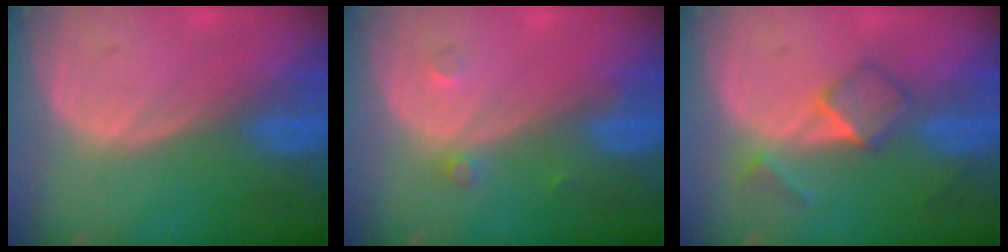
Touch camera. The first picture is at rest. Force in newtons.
{"total": 1.5, "press": 1.5, "slide": 0.1}
{"total": 5.1, "press": 4.4, "slide": 2.5}